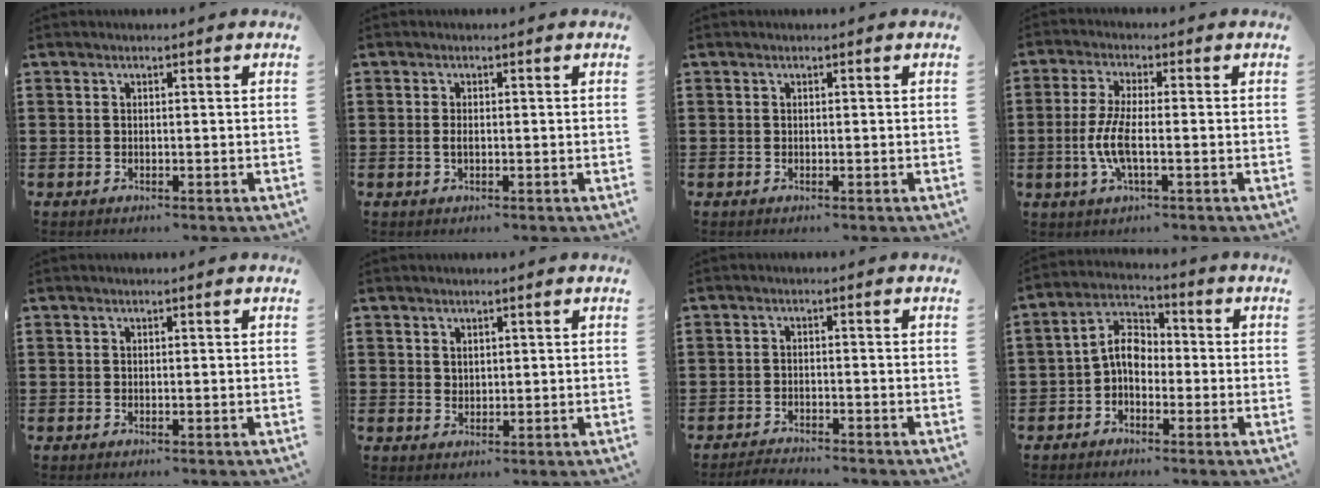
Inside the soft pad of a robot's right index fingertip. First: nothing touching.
{"total": 1.1, "force": [-0.1, 0.5, 1.0], "torque": [-0.020, 0.003, -0.004]}
{"total": 0.0}
{"total": 6.2, "force": [-1.3, 1.9, 5.8], "torque": [-0.135, -0.008, -0.033]}
{"total": 0.0}
{"total": 1.5, "force": [1.2, 0.9, 0.3], "torque": [-0.007, 0.003, 0.024]}
{"total": 2.2, "force": [-2.2, 0.0, 0.0], "torque": [-0.006, 0.002, -0.048]}
{"total": 5.6, "force": [-0.9, 3.8, 4.1], "torque": [-0.104, 0.010, -0.027]}